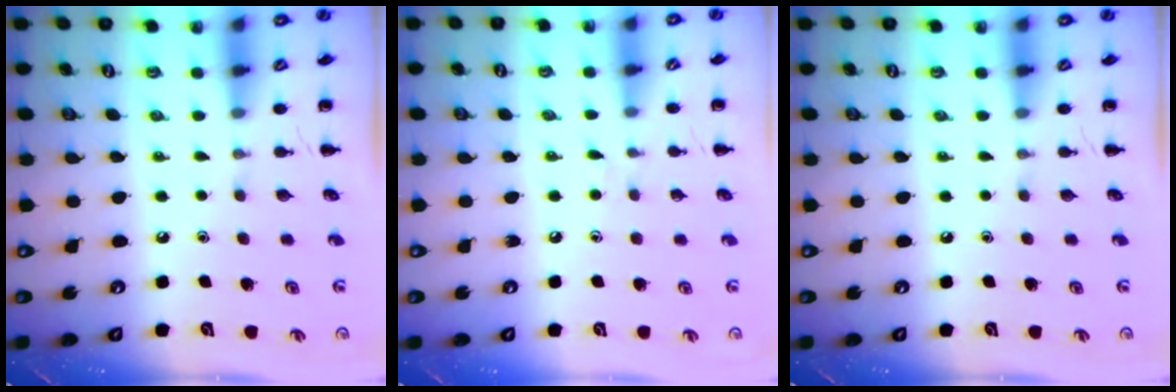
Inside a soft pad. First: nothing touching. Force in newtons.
{"total": 2.7, "press": 2.4, "slide": 1.4}
{"total": 0.0}